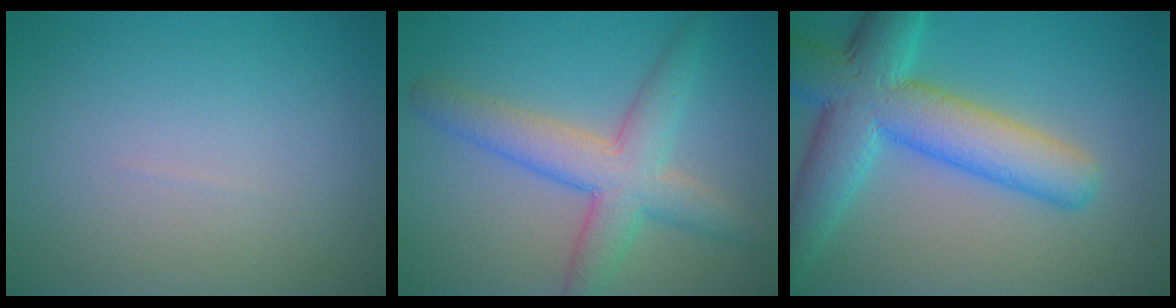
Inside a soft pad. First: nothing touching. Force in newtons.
{"total": 5.8, "press": 5.8, "slide": 0.2}
{"total": 9.0, "press": 9.0, "slide": 0.7}